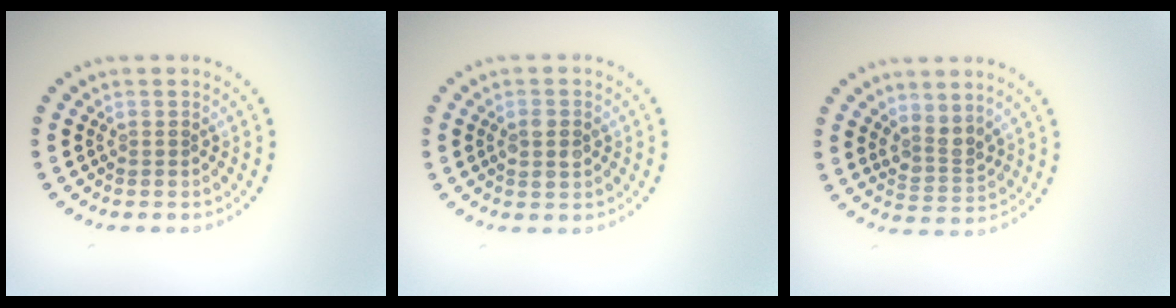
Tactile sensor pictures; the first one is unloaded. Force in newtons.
{"total": 1.7, "press": 1.6, "slide": 0.2}
{"total": 2.5, "press": 1.9, "slide": 1.6}